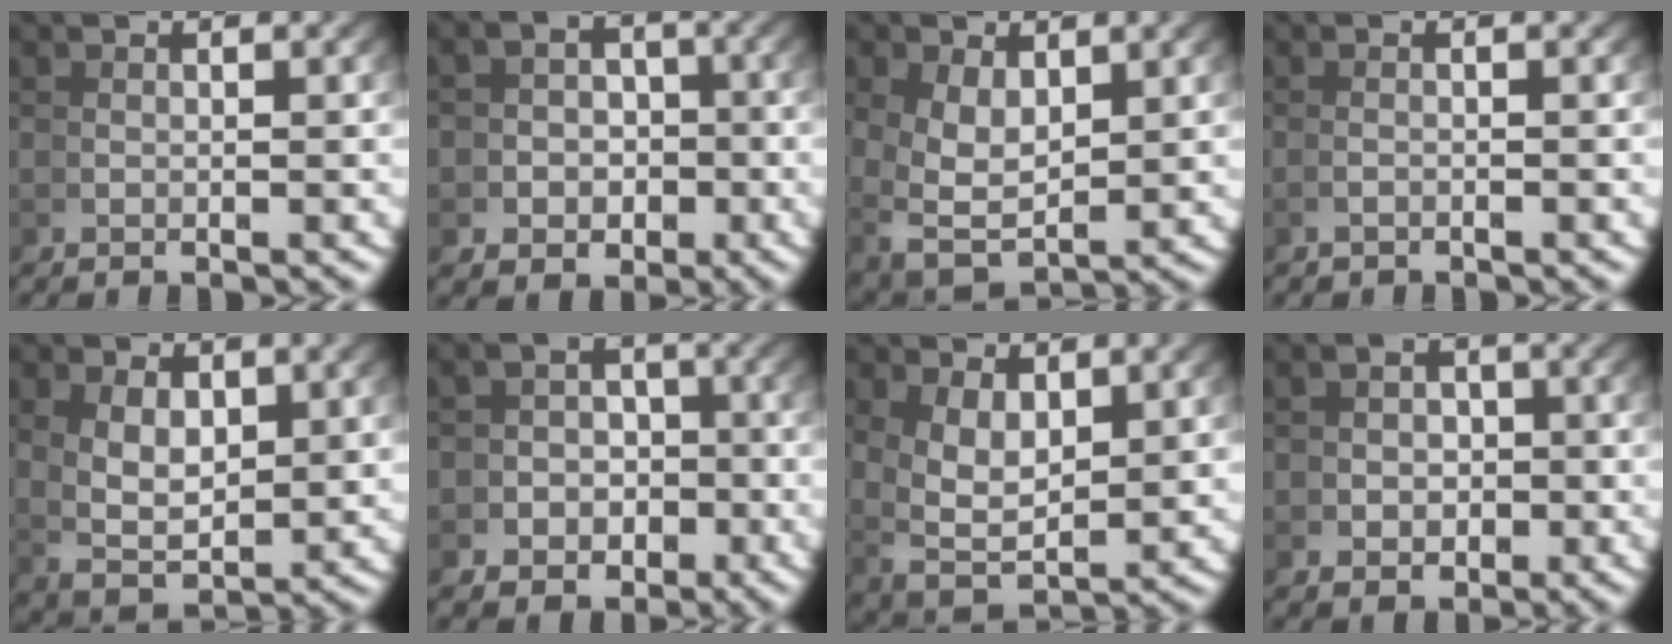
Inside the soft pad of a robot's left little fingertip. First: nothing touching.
{"total": 5.3, "force": [-1.6, 4.5, 2.3], "torque": [-0.026, -0.020, -0.026]}
{"total": 5.9, "force": [0.2, 4.2, 4.1], "torque": [-0.106, -0.038, 0.026]}
{"total": 0.7, "force": [-0.5, -0.6, 0.0], "torque": [-0.003, 0.002, -0.009]}
{"total": 6.2, "force": [1.0, 4.1, 4.6], "torque": [-0.095, -0.021, 0.030]}
{"total": 6.6, "force": [-2.5, 5.6, 2.5], "torque": [-0.037, -0.026, -0.042]}
{"total": 6.3, "force": [1.1, 4.2, 4.6], "torque": [-0.108, -0.030, 0.036]}
{"total": 3.2, "force": [-0.6, 2.7, 1.6], "torque": [-0.010, -0.006, -0.010]}